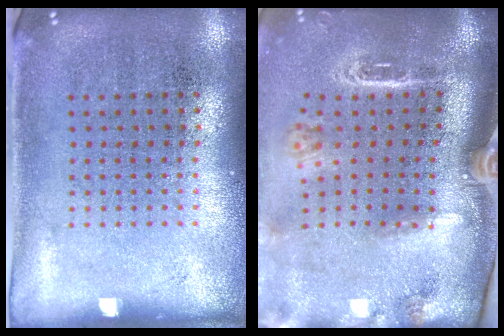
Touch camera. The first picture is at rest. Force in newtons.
{"total": 3.0, "press": 2.1, "slide": 2.1}